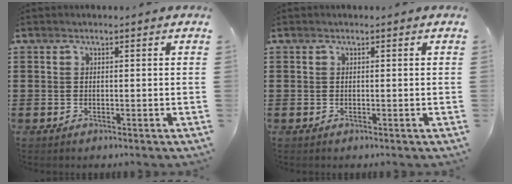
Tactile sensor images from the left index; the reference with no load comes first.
{"total": 0.0}